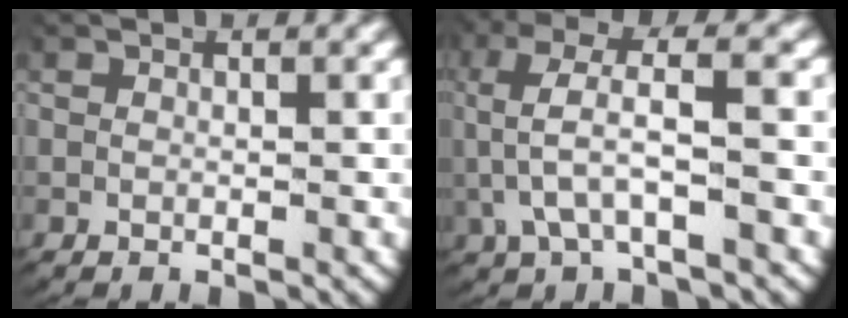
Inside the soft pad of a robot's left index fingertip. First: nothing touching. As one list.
[{"total": 5.4, "force": [0.6, 2.6, 4.7], "torque": [-0.116, 0.001, 0.013]}]